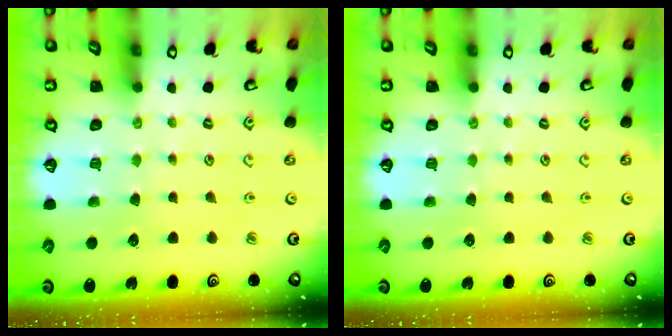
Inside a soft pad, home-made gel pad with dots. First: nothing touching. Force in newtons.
{"total": 0.0}